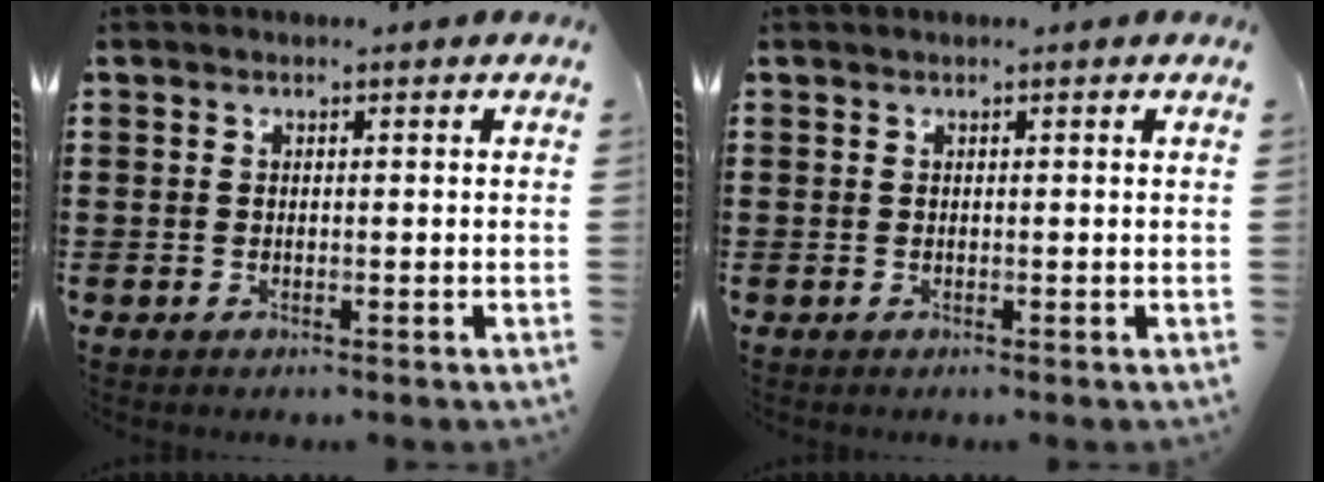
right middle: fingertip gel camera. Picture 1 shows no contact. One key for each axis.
{"total": 0.0}